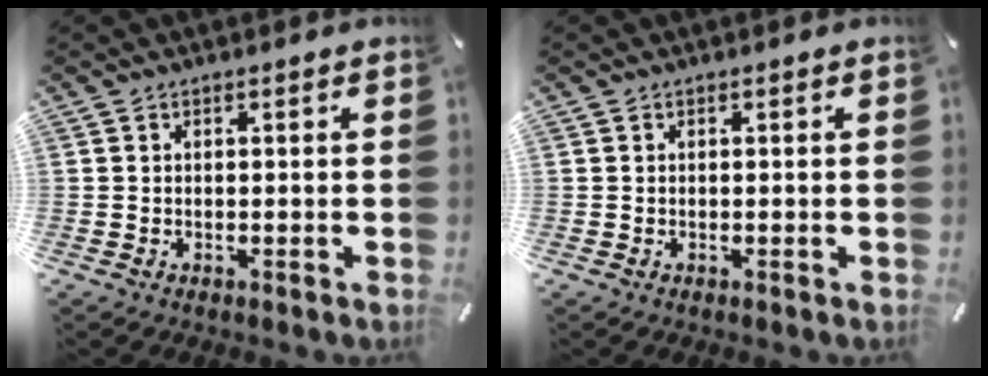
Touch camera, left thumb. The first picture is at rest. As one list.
[{"total": 0.0}]